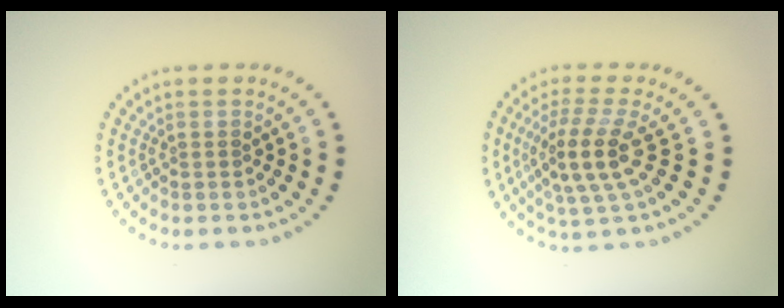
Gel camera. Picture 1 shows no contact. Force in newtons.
{"total": 4.2, "press": 3.5, "slide": 2.3}